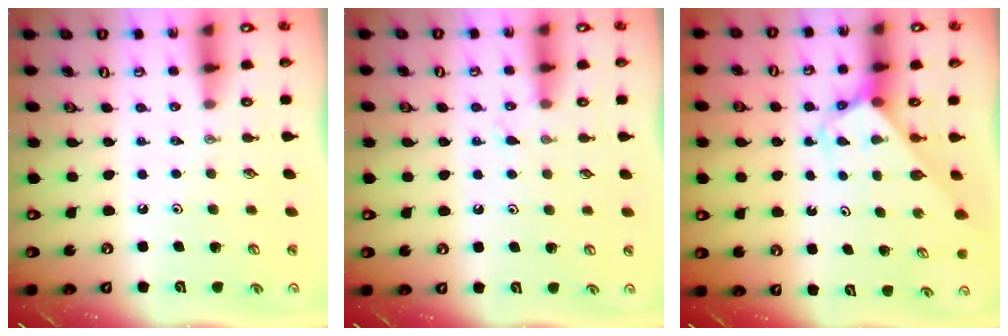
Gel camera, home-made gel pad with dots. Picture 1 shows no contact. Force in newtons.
{"total": 6.0, "press": 6.0, "slide": 0.7}
{"total": 3.1, "press": 3.1, "slide": 0.1}